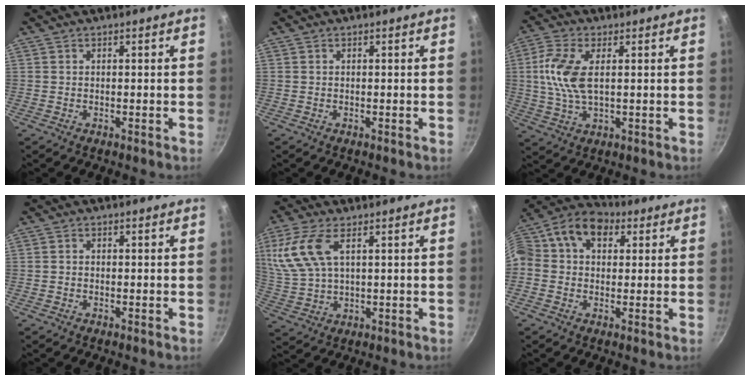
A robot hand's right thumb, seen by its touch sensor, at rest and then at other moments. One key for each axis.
{"total": 0.0}
{"total": 9.4, "fx": 1.4, "fy": 4.5, "fz": 8.1, "tx": -0.171, "ty": 0.005, "tz": 0.025}
{"total": 0.7, "fx": -0.3, "fy": 0.6, "fz": 0.3, "tx": -0.007, "ty": 0.003, "tz": -0.005}
{"total": 11.7, "fx": 4.3, "fy": 5.8, "fz": 9.3, "tx": -0.196, "ty": 0.003, "tz": 0.091}
{"total": 14.4, "fx": 3.4, "fy": 11.1, "fz": 8.6, "tx": -0.159, "ty": 0.035, "tz": 0.035}